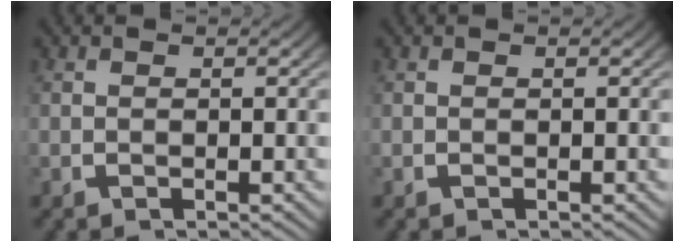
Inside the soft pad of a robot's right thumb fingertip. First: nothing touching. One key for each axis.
{"total": 0.0}